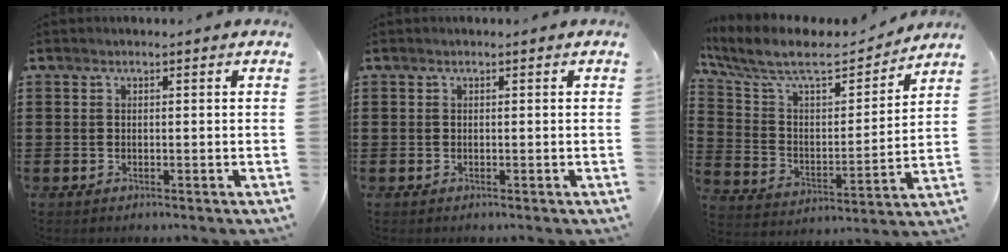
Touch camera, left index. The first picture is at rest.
{"total": 0.0}
{"total": 9.9, "force": [8.4, 2.3, 4.7], "torque": [-0.127, -0.047, 0.142]}